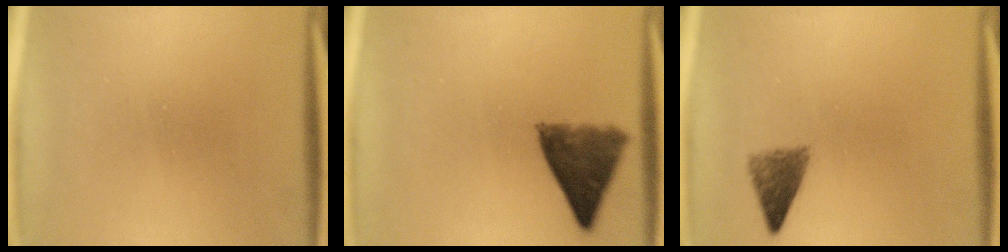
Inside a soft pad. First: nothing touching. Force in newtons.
{"total": 8.1}
{"total": 3.3}